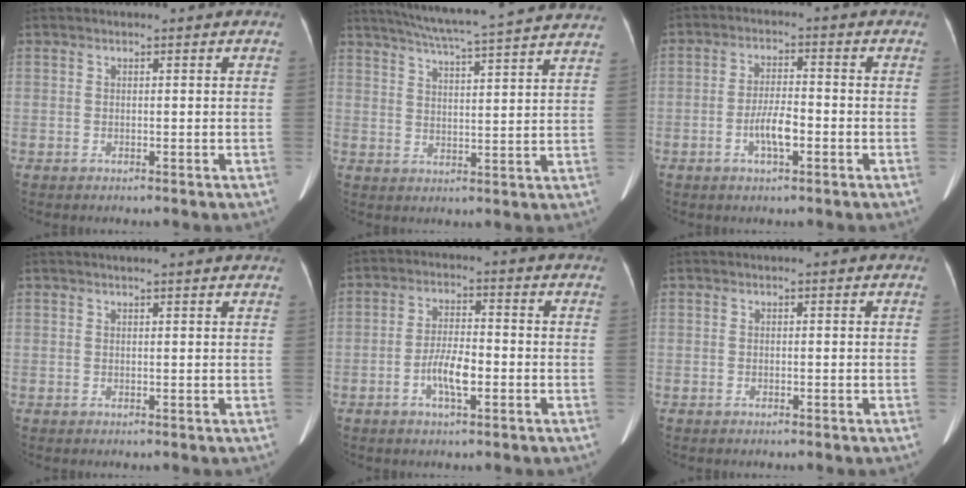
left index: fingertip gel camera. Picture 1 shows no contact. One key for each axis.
{"total": 22.8, "fx": 20.6, "fy": 0.1, "fz": 9.8, "tx": -0.163, "ty": -0.011, "tz": 0.264}
{"total": 4.7, "fx": -1.9, "fy": 1.1, "fz": 4.2, "tx": -0.080, "ty": -0.003, "tz": -0.035}
{"total": 4.8, "fx": 4.3, "fy": 0.2, "fz": 2.1, "tx": -0.025, "ty": 0.014, "tz": 0.045}
{"total": 5.3, "fx": -2.0, "fy": 1.3, "fz": 4.7, "tx": -0.091, "ty": -0.003, "tz": -0.038}
{"total": 0.0}